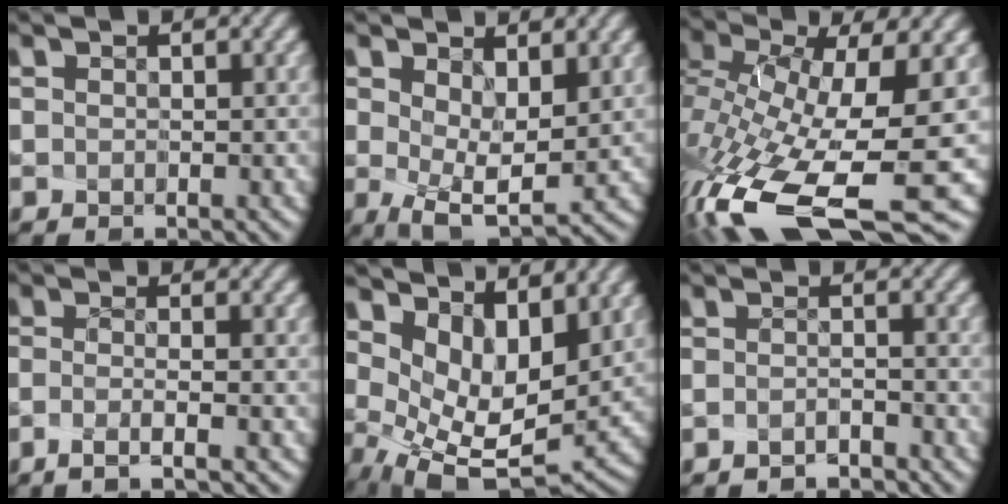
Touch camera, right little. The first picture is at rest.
{"total": 4.8, "force": [0.5, 2.2, 4.3], "torque": [-0.088, -0.023, 0.025]}
{"total": 14.1, "force": [-6.4, 4.7, 11.6], "torque": [-0.265, -0.037, -0.092]}
{"total": 2.3, "force": [-1.9, -1.3, 0.6], "torque": [-0.013, -0.027, -0.021]}
{"total": 7.0, "force": [2.3, 3.7, 5.4], "torque": [-0.105, -0.038, 0.066]}
{"total": 2.3, "force": [-1.9, -1.0, -0.6], "torque": [0.009, -0.020, -0.024]}